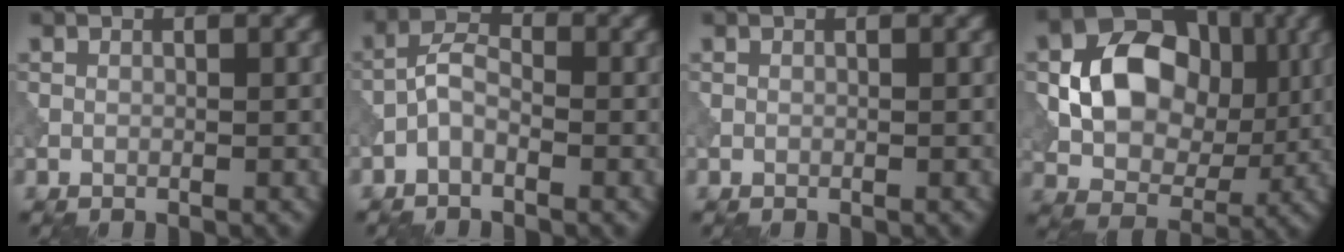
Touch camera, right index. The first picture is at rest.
{"total": 2.4, "force": [-1.3, 1.1, 1.8], "torque": [-0.032, 0.011, -0.034]}
{"total": 0.0}
{"total": 10.3, "force": [0.9, 7.8, 6.8], "torque": [-0.116, 0.000, 0.010]}